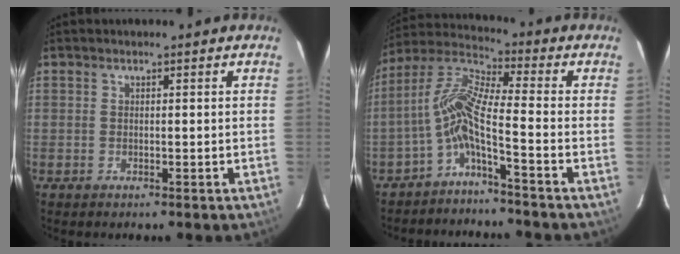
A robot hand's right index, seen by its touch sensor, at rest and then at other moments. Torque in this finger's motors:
{"motor_torque": [1.14, -0.52, 0.54, 0.17]}